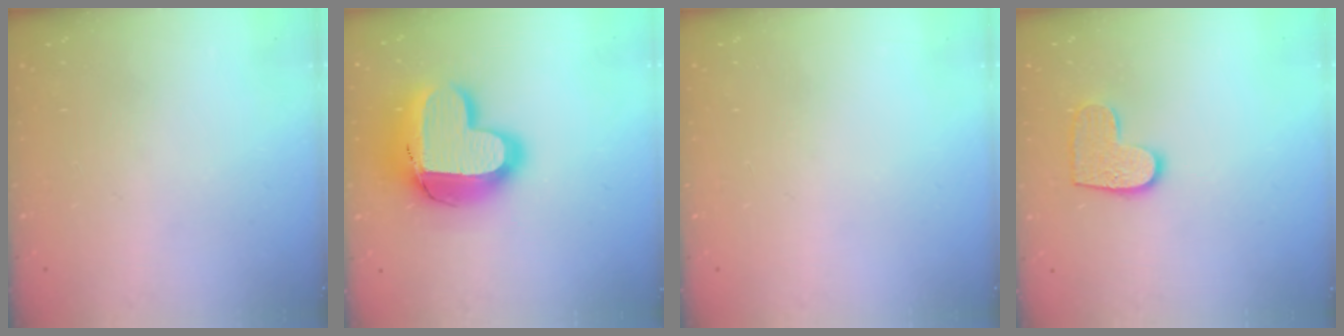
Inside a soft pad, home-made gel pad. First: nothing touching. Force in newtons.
{"total": 18.9, "press": 18.9, "slide": 1.6}
{"total": 0.0}
{"total": 9.3, "press": 9.3, "slide": 0.3}